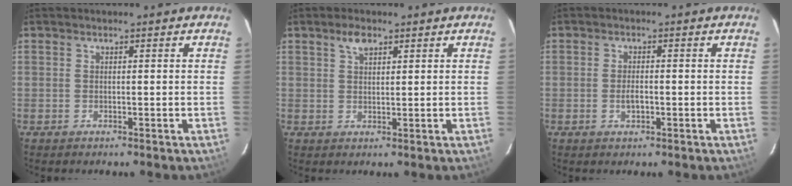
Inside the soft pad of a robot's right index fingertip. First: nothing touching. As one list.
[{"total": 2.8, "force": [1.8, 1.3, 1.8], "torque": [-0.032, 0.007, 0.034]}, {"total": 2.2, "force": [-0.7, 0.9, 1.9], "torque": [-0.037, 0.000, -0.011]}]